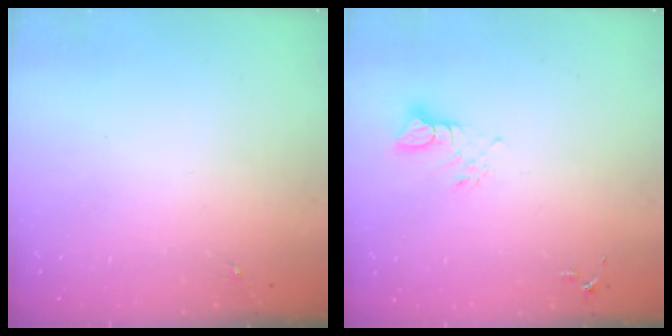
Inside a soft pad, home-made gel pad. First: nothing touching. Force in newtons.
{"total": 3.8, "press": 3.8, "slide": 0.3}